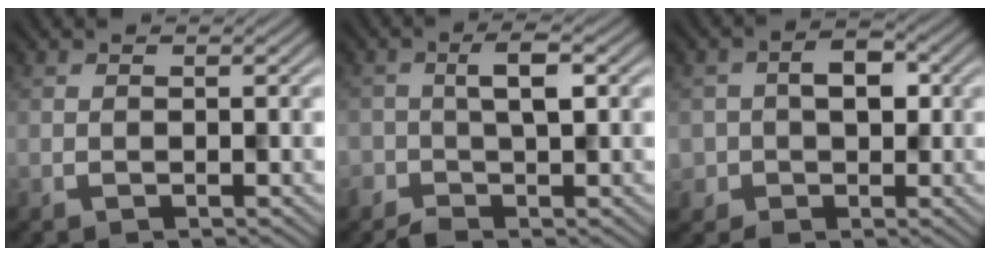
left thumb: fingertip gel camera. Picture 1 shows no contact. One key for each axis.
{"total": 3.0, "fx": -1.2, "fy": 1.3, "fz": 2.4, "tx": -0.043, "ty": 0.007, "tz": -0.029}
{"total": 3.6, "fx": -0.2, "fy": 3.2, "fz": 1.6, "tx": -0.019, "ty": 0.003, "tz": -0.008}